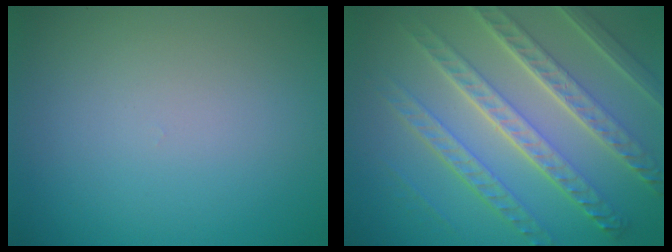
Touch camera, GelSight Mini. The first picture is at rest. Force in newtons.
{"total": 8.4, "press": 6.1, "slide": 5.7}